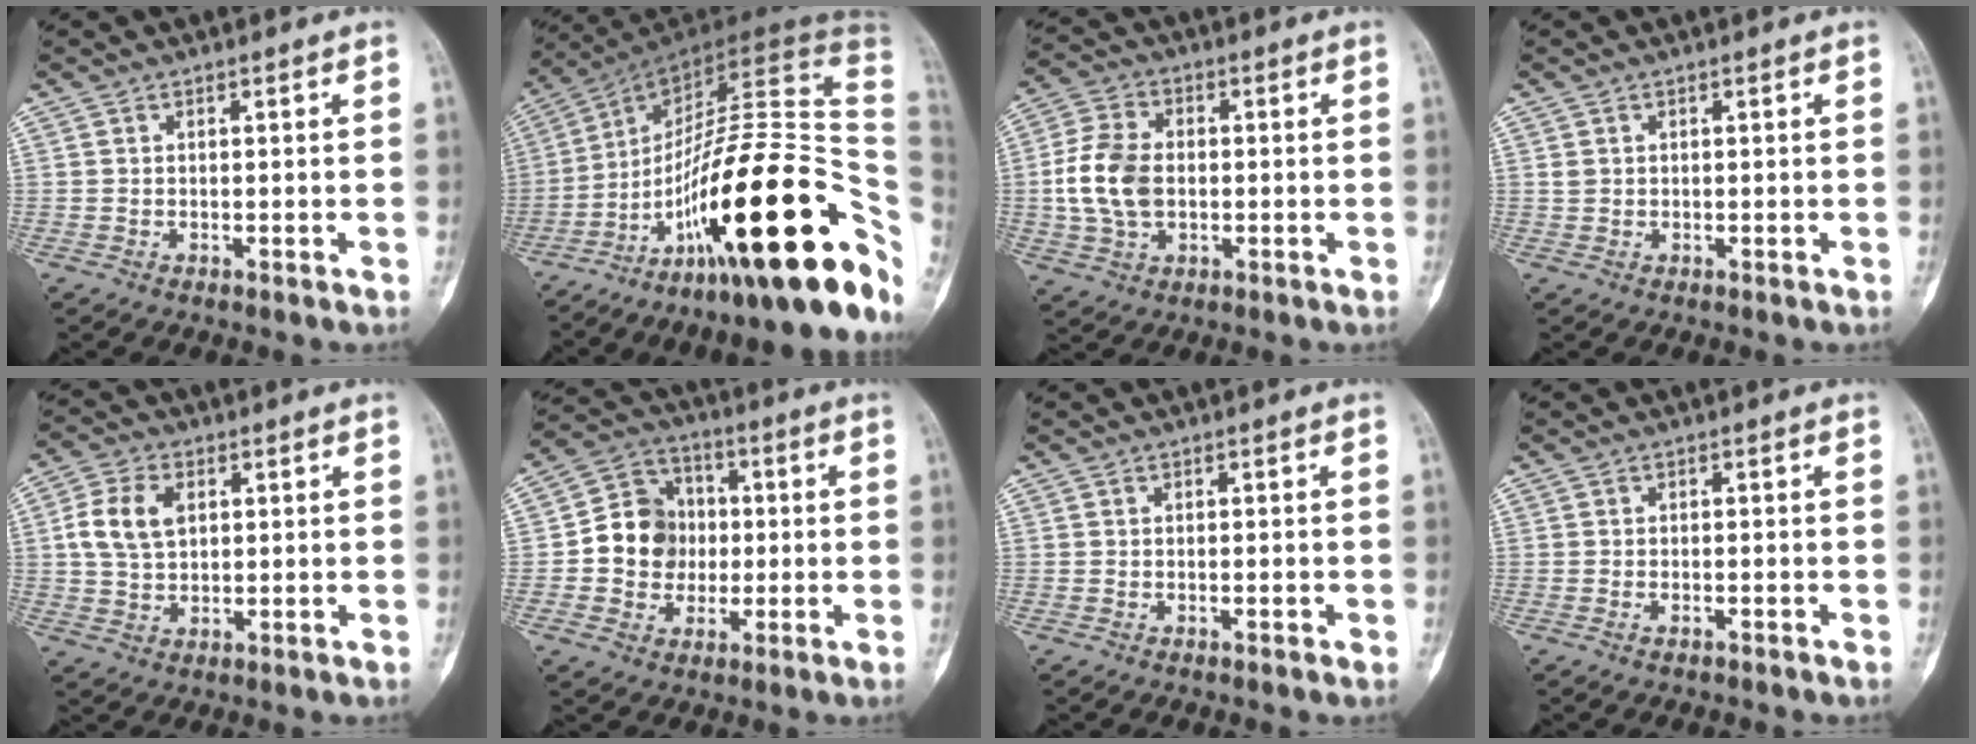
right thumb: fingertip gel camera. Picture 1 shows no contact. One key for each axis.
{"total": 32.2, "fx": -11.7, "fy": 9.3, "fz": 28.5, "tx": -0.356, "ty": 0.087, "tz": -0.177}
{"total": 10.9, "fx": -0.4, "fy": 7.4, "fz": 8.0, "tx": -0.154, "ty": 0.010, "tz": -0.011}
{"total": 0.9, "fx": 0.3, "fy": 0.8, "fz": 0.3, "tx": -0.003, "ty": 0.003, "tz": 0.007}
{"total": 8.3, "fx": 1.8, "fy": 5.6, "fz": 5.9, "tx": -0.114, "ty": 0.005, "tz": 0.035}
{"total": 11.6, "fx": -0.4, "fy": 10.4, "fz": 5.0, "tx": -0.042, "ty": 0.023, "tz": -0.012}
{"total": 0.9, "fx": -0.4, "fy": 0.3, "fz": 0.8, "tx": -0.012, "ty": 0.000, "tz": -0.006}
{"total": 0.8, "fx": -0.5, "fy": 0.3, "fz": 0.5, "tx": -0.015, "ty": 0.006, "tz": -0.009}